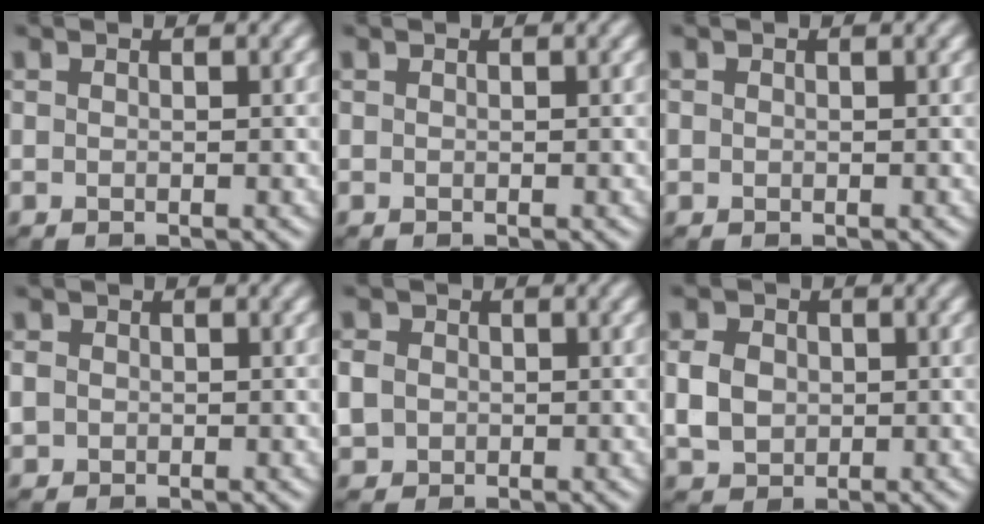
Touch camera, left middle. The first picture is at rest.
{"total": 0.0}
{"total": 0.0}
{"total": 2.7, "force": [-0.5, 2.5, 0.8], "torque": [-0.020, 0.006, -0.017]}
{"total": 3.7, "force": [-0.4, 3.4, 1.4], "torque": [-0.035, 0.006, -0.022]}
{"total": 3.4, "force": [-0.3, 2.9, 1.8], "torque": [-0.042, 0.001, -0.007]}